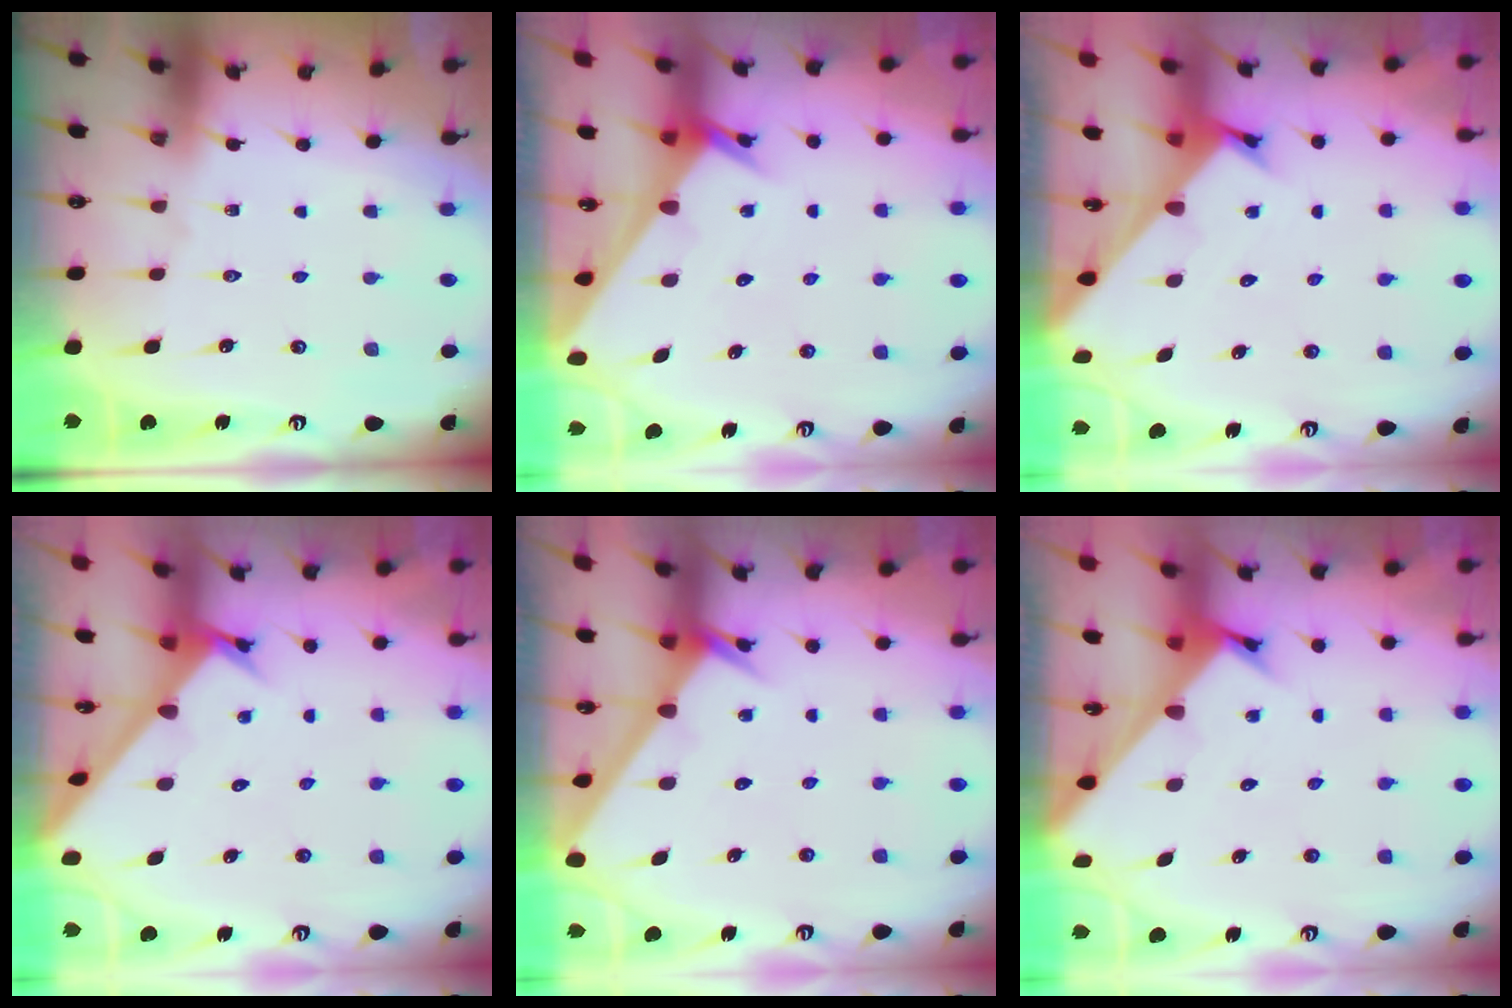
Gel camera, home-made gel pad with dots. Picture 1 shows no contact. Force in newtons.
{"total": 2.3, "press": 2.3, "slide": 0.1}
{"total": 2.4, "press": 2.4, "slide": 0.2}
{"total": 2.5, "press": 2.5, "slide": 0.3}
{"total": 2.5, "press": 2.5, "slide": 0.0}
{"total": 2.7, "press": 2.7, "slide": 0.2}